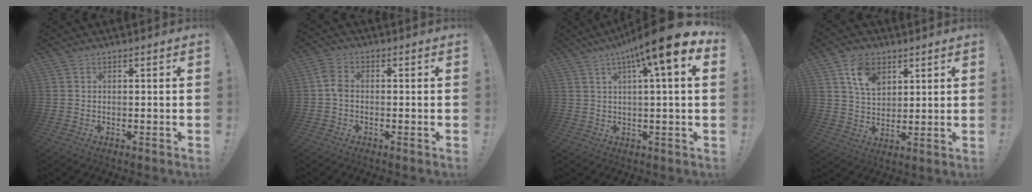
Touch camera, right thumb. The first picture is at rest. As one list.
[{"total": 4.5, "force": [-0.4, 2.9, 3.4], "torque": [-0.064, 0.012, -0.004]}, {"total": 12.0, "force": [5.7, 0.4, 10.6], "torque": [-0.172, -0.029, 0.083]}, {"total": 10.4, "force": [5.8, 6.9, 5.3], "torque": [-0.082, -0.019, 0.109]}]